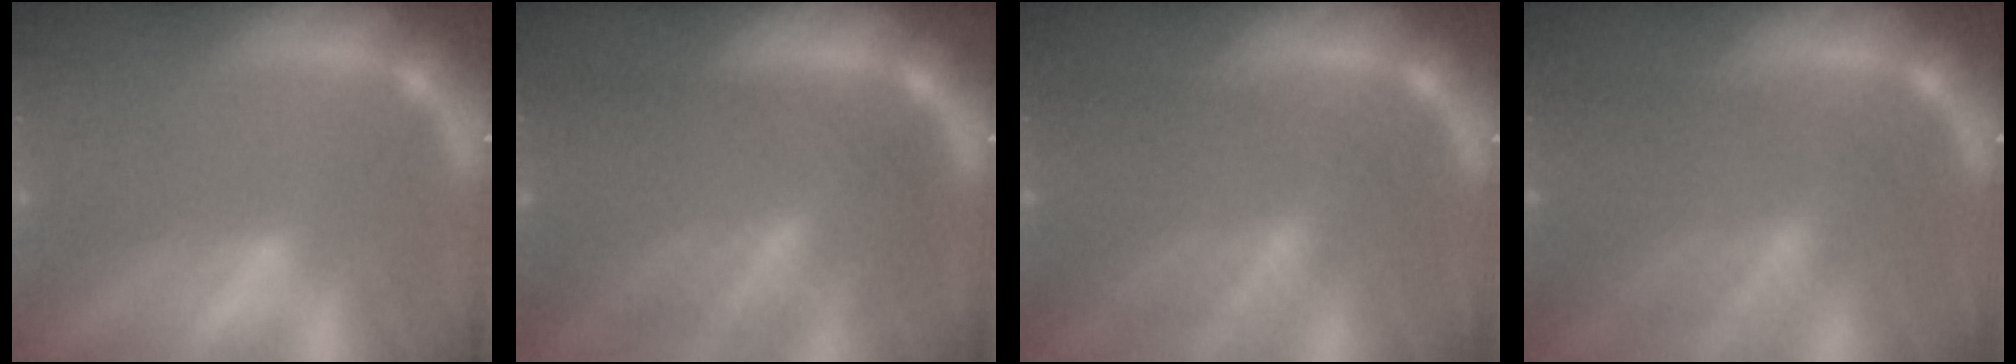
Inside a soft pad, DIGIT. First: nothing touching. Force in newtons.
{"total": 9.5}
{"total": 7.5}
{"total": 7.5}